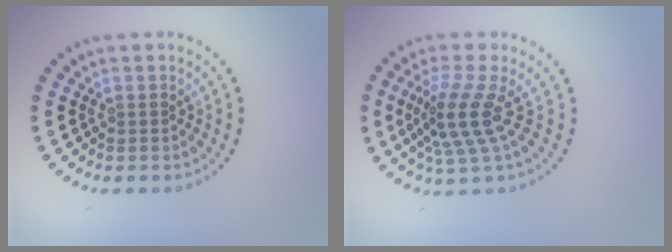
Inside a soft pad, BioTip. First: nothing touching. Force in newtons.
{"total": 4.2, "press": 3.0, "slide": 2.8}